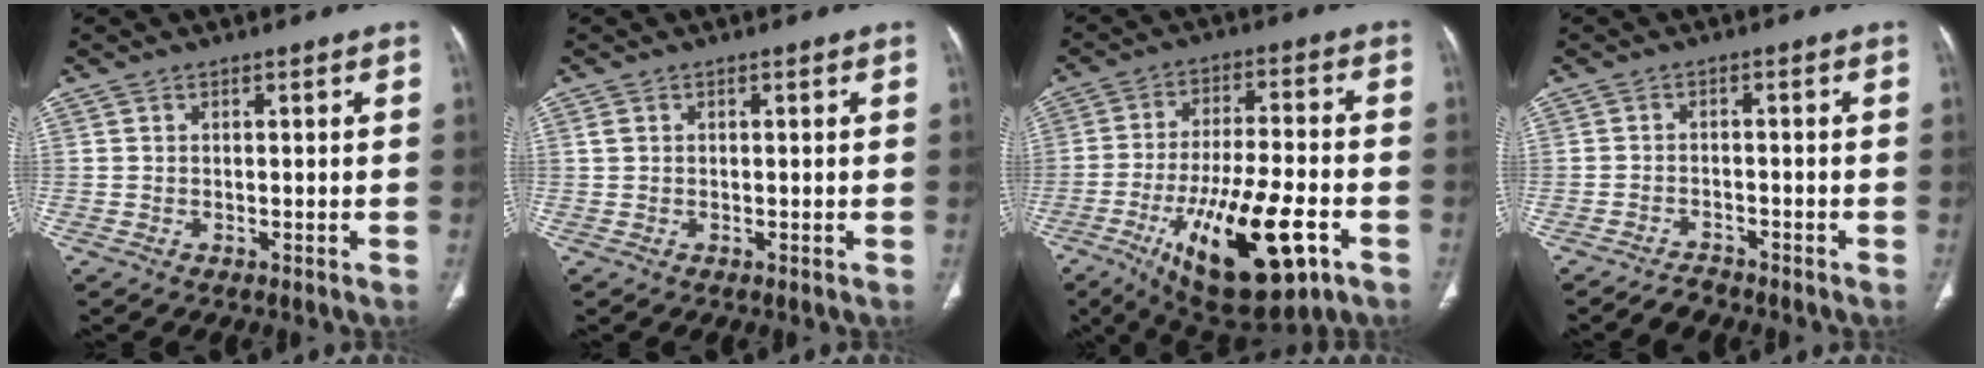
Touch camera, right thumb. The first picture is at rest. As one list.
[{"total": 1.0, "force": [0.4, 0.8, 0.6], "torque": [-0.007, 0.003, 0.009]}, {"total": 21.6, "force": [-8.7, 7.5, 18.2], "torque": [-0.311, 0.015, -0.129]}, {"total": 2.5, "force": [-2.4, 0.7, 0.1], "torque": [-0.010, 0.009, -0.042]}]